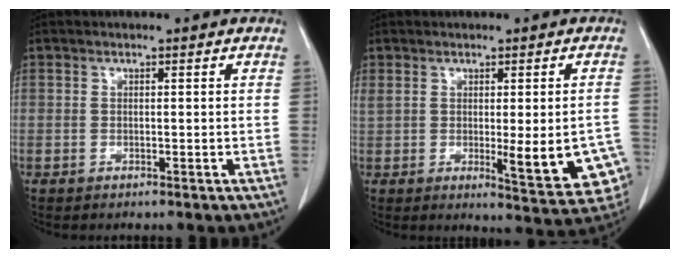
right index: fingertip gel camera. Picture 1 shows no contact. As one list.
[{"total": 11.3, "force": [-1.7, 3.0, 10.8], "torque": [-0.125, -0.007, -0.008]}]